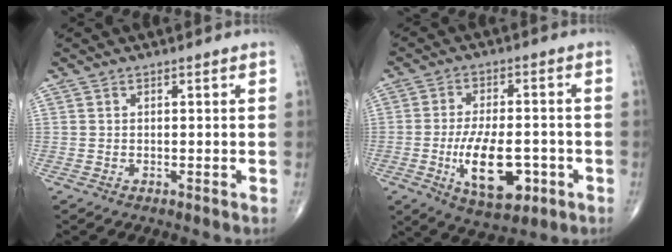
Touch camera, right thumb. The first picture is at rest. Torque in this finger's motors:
{"motor_torque": [2.85, 2.15, 1.55, -0.32, 0.50]}